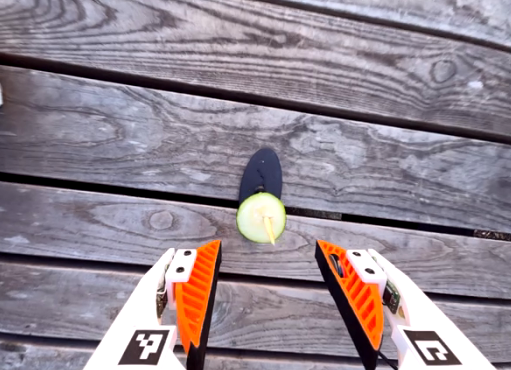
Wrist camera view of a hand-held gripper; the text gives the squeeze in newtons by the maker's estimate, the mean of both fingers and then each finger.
{"total": 0.5, "left": 0.3, "right": 0.7}